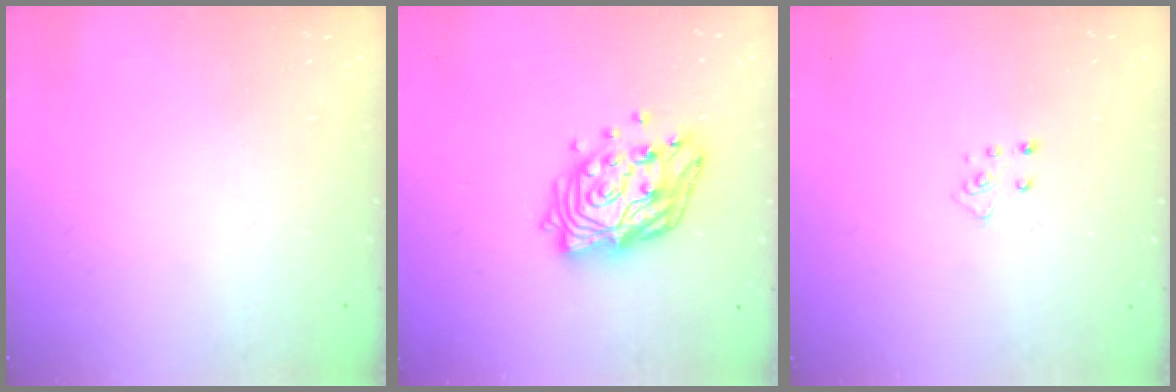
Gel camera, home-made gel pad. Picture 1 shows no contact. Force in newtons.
{"total": 15.5, "press": 15.4, "slide": 1.4}
{"total": 3.8, "press": 3.8, "slide": 0.4}